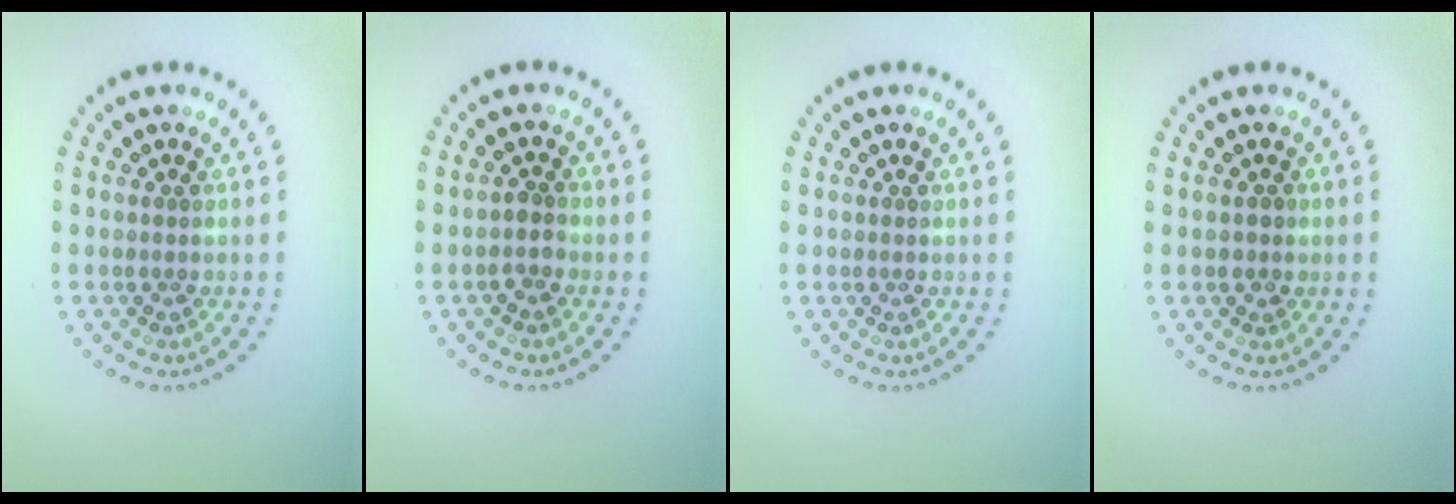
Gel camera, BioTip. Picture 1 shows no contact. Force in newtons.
{"total": 1.3, "press": 1.1, "slide": 0.7}
{"total": 0.0}
{"total": 0.9, "press": 0.9, "slide": 0.2}